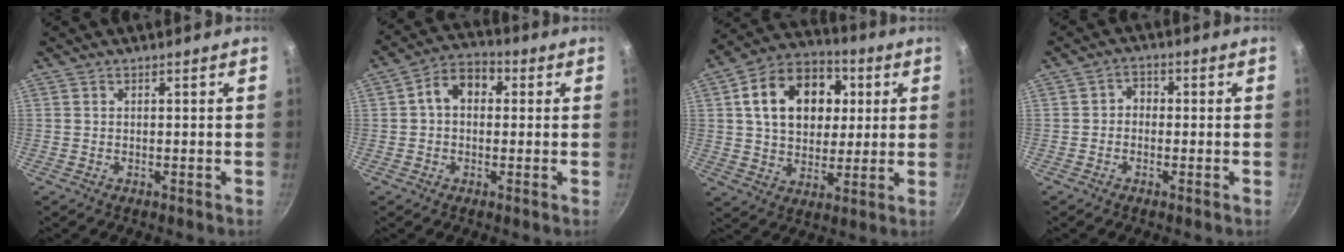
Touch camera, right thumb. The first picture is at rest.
{"total": 7.8, "force": [1.1, 5.7, 5.1], "torque": [-0.056, 0.022, 0.002]}
{"total": 19.0, "force": [4.4, 13.9, 12.2], "torque": [-0.168, 0.016, 0.065]}
{"total": 2.6, "force": [-0.6, 2.2, 1.3], "torque": [-0.006, 0.012, -0.016]}